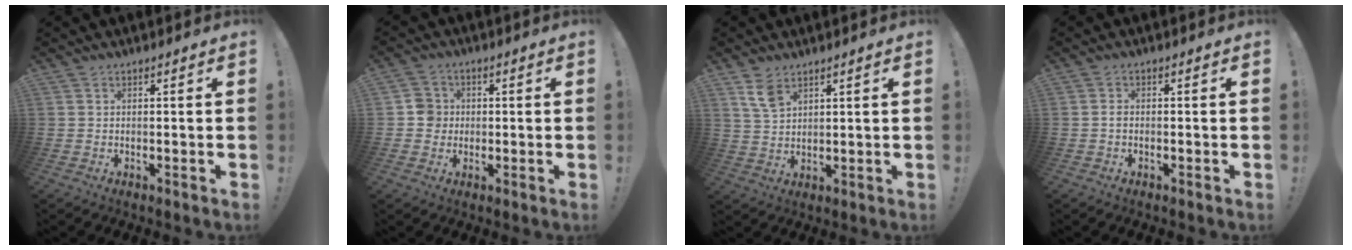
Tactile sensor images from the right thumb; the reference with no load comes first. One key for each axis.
{"total": 5.6, "fx": -0.4, "fy": 5.4, "fz": 1.4, "tx": -0.013, "ty": 0.011, "tz": -0.004}
{"total": 6.2, "fx": 3.9, "fy": 3.4, "fz": 3.5, "tx": -0.056, "ty": -0.016, "tz": 0.073}
{"total": 1.0, "fx": -0.5, "fy": 0.5, "fz": 0.7, "tx": -0.013, "ty": 0.005, "tz": -0.009}